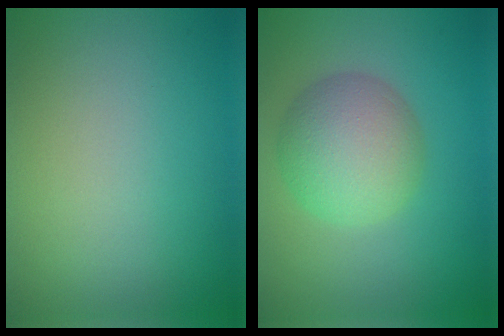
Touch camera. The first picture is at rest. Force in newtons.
{"total": 5.8, "press": 5.8, "slide": 0.2}